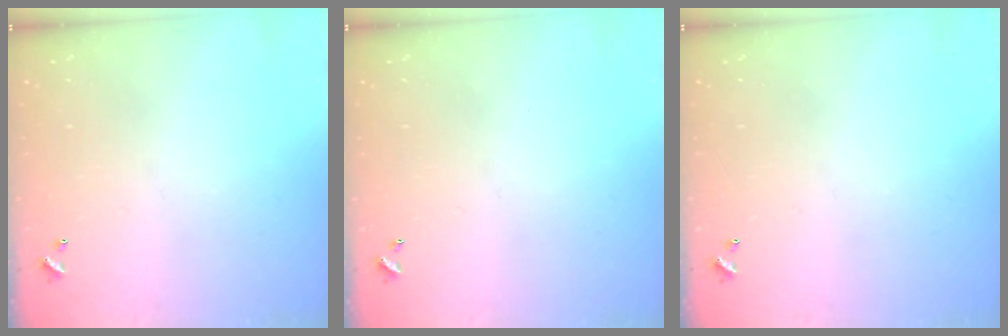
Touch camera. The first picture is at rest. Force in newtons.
{"total": 0.0}
{"total": 0.0}